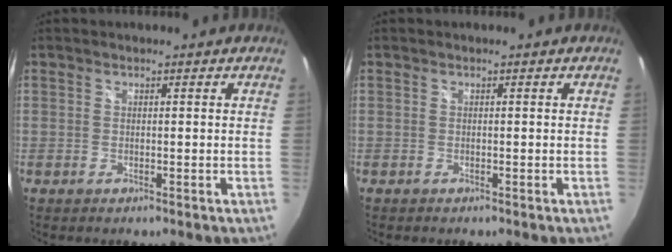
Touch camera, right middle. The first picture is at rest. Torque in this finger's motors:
{"motor_torque": [-0.23, 0.07, 0.03, 0.00]}